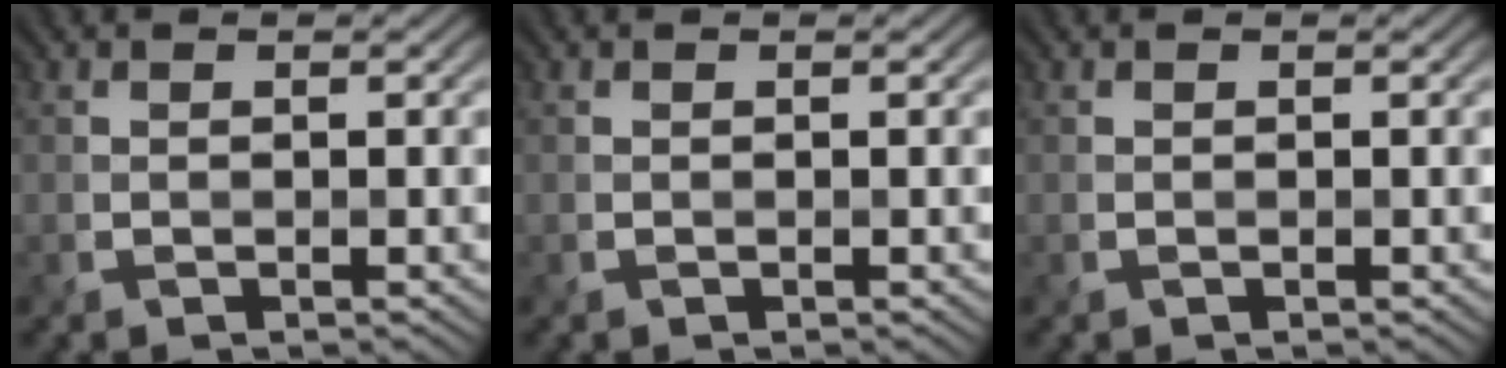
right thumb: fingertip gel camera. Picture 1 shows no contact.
{"total": 0.0}
{"total": 0.0}